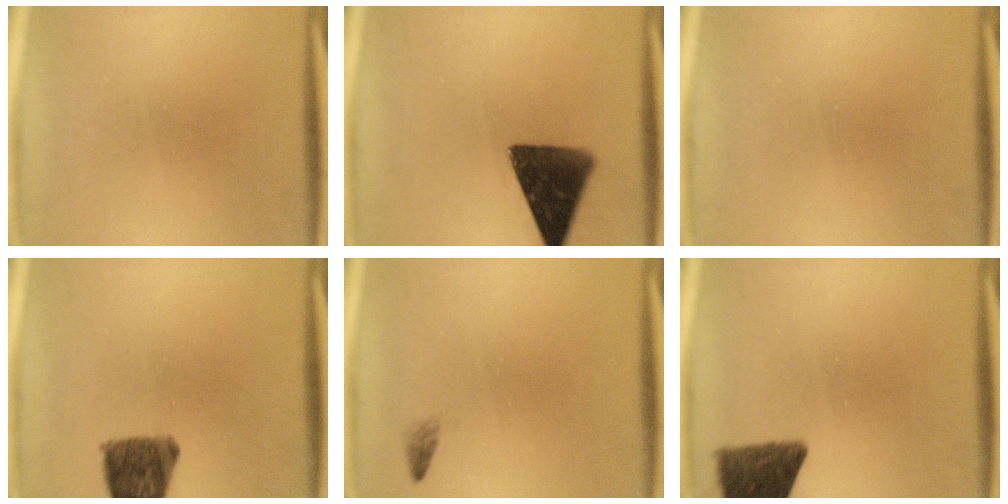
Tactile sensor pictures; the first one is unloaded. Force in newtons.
{"total": 12.6}
{"total": 0.0}
{"total": 10.1}
{"total": 0.8}
{"total": 10.2}